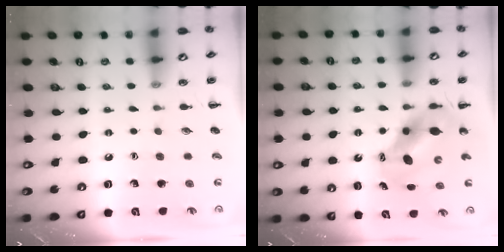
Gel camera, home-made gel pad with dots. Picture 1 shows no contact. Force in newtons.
{"total": 6.7, "press": 6.6, "slide": 1.2}